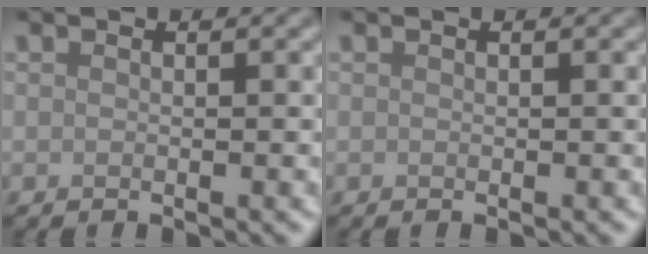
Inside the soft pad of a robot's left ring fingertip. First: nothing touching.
{"total": 0.0}